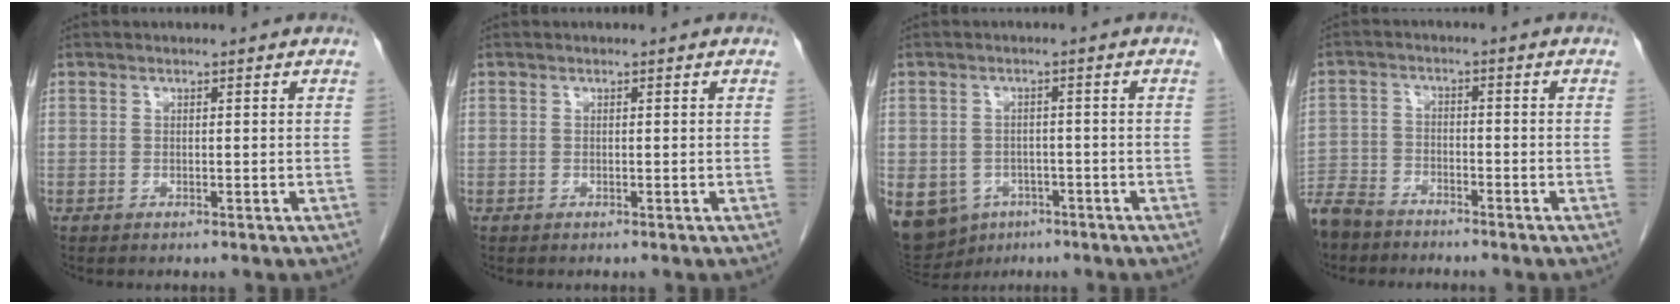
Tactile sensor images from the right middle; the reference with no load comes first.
{"total": 0.0}
{"total": 16.8, "force": [-7.8, 13.4, 6.5], "torque": [-0.194, 0.001, -0.097]}
{"total": 8.3, "force": [-7.2, 3.4, 2.3], "torque": [-0.047, -0.009, -0.134]}